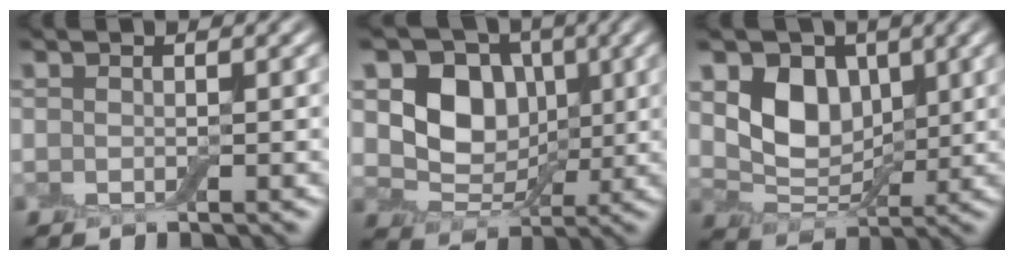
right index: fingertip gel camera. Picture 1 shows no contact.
{"total": 6.3, "force": [1.4, 5.2, 3.3], "torque": [-0.051, -0.005, 0.015]}
{"total": 5.4, "force": [1.6, 4.0, 3.2], "torque": [-0.064, -0.009, 0.025]}